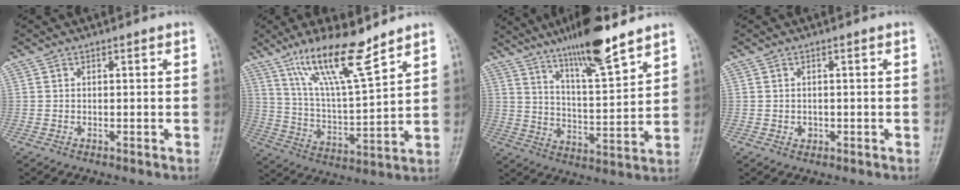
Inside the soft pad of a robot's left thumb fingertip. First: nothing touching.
{"total": 14.5, "force": [10.3, 2.3, 9.9], "torque": [-0.173, -0.061, 0.199]}
{"total": 14.0, "force": [10.6, 1.7, 9.0], "torque": [-0.145, -0.062, 0.185]}
{"total": 1.0, "force": [-0.1, 0.8, 0.5], "torque": [-0.001, 0.002, 0.001]}